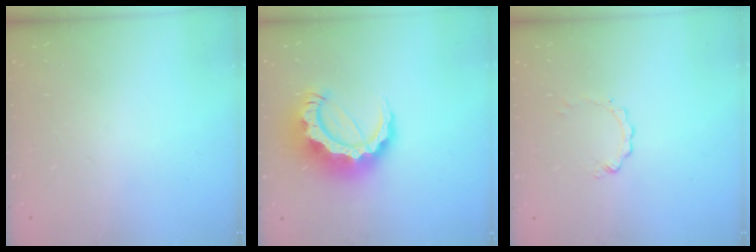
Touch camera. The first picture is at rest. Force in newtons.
{"total": 14.0, "press": 13.9, "slide": 1.3}
{"total": 0.8, "press": 0.8, "slide": 0.1}